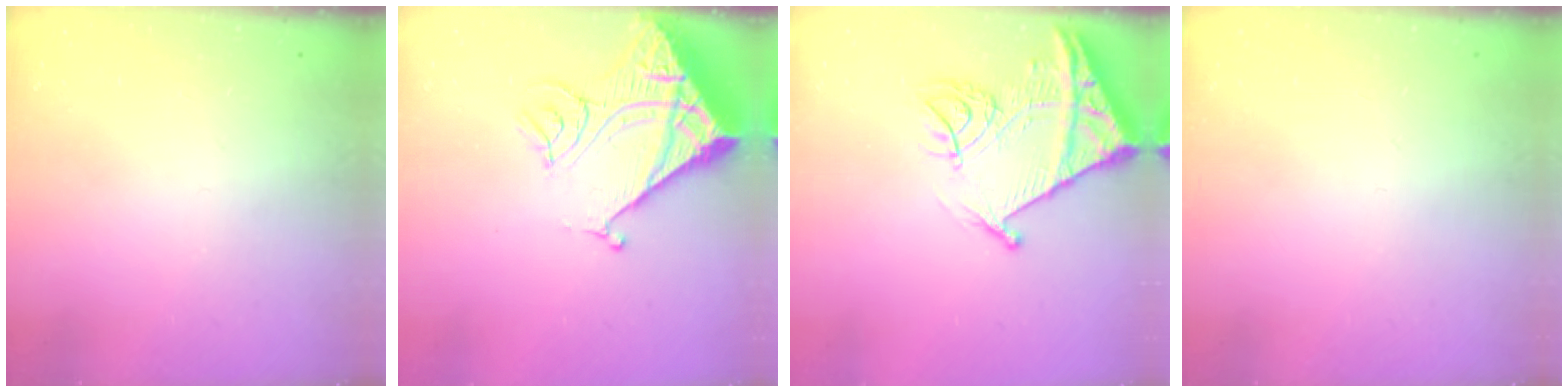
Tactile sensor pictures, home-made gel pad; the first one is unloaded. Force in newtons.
{"total": 14.7, "press": 14.6, "slide": 1.7}
{"total": 14.9, "press": 14.8, "slide": 1.6}
{"total": 0.0}